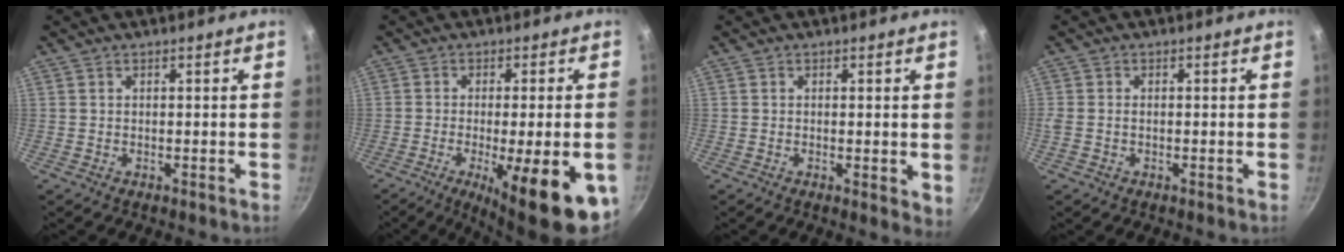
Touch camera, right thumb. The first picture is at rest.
{"total": 17.6, "force": [-6.5, 4.3, 15.8], "torque": [-0.203, -0.005, -0.086]}
{"total": 3.4, "force": [0.0, 1.3, 3.2], "torque": [-0.038, -0.010, -0.001]}
{"total": 1.8, "force": [-0.4, 1.3, 1.1], "torque": [-0.026, 0.007, -0.011]}